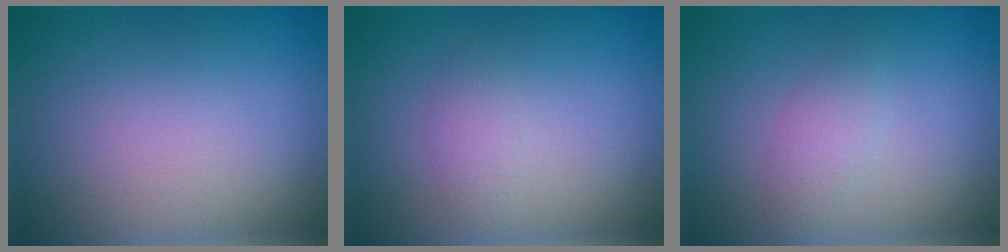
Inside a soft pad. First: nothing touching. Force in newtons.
{"total": 1.4, "press": 1.4, "slide": 0.1}
{"total": 1.7, "press": 1.7, "slide": 0.1}